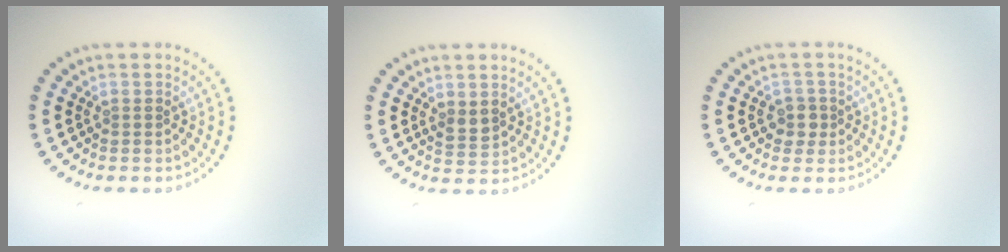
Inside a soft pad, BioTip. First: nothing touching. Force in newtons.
{"total": 1.2, "press": 1.1, "slide": 0.5}
{"total": 1.7, "press": 1.4, "slide": 1.0}